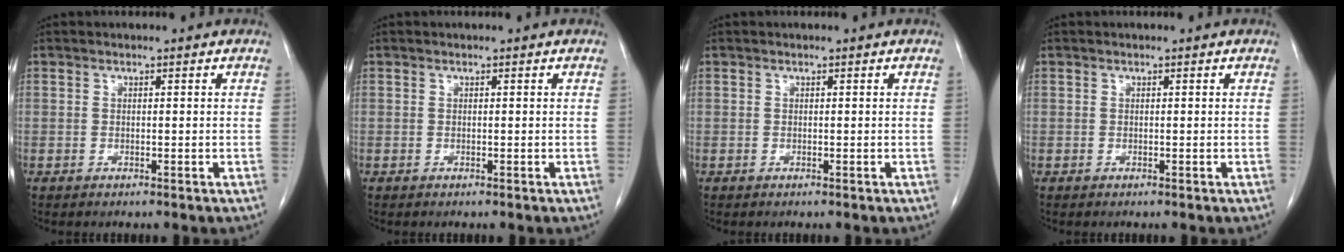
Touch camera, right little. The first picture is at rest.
{"total": 0.0}
{"total": 0.0}
{"total": 0.0}